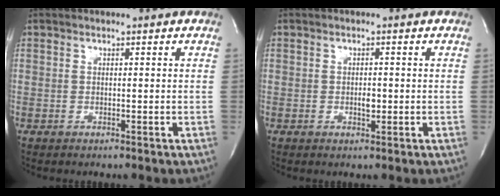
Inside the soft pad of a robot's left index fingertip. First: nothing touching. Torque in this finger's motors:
{"motor_torque": [0.13, 0.10, 0.00, 0.00]}